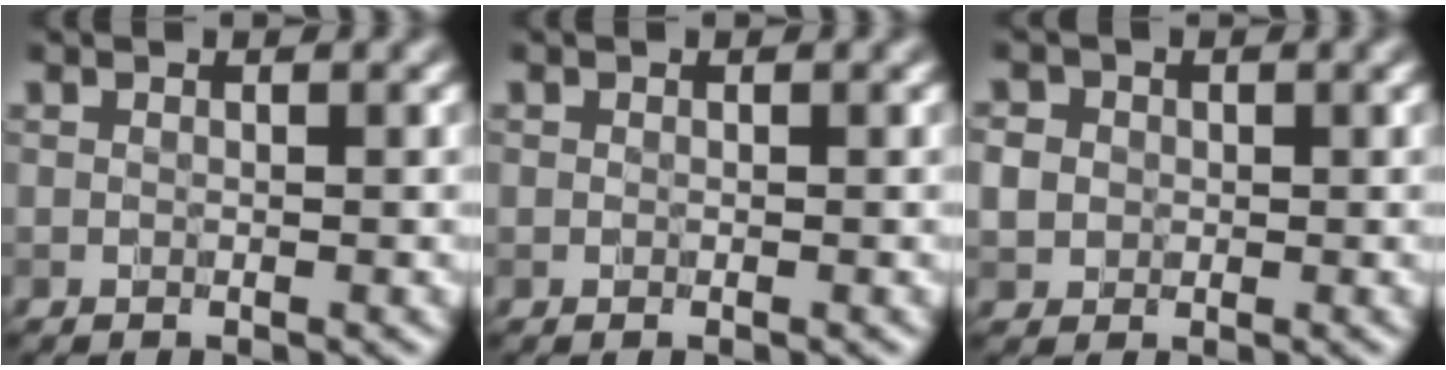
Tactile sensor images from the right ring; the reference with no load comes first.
{"total": 0.0}
{"total": 2.7, "force": [0.2, 2.6, 0.9], "torque": [-0.010, 0.010, -0.006]}